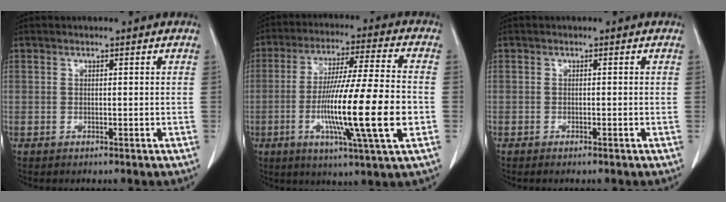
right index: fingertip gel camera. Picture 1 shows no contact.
{"total": 17.2, "force": [-3.8, -0.2, 16.7], "torque": [-0.299, -0.015, -0.071]}
{"total": 0.7, "force": [-0.5, 0.0, 0.4], "torque": [-0.010, -0.002, -0.009]}